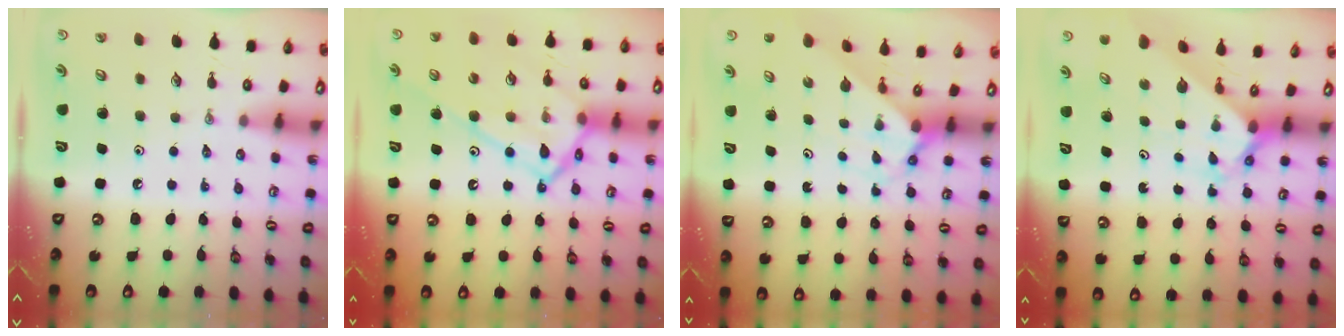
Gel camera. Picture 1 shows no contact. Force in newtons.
{"total": 16.9, "press": 16.8, "slide": 1.3}
{"total": 2.0, "press": 2.0, "slide": 0.2}
{"total": 2.4, "press": 2.4, "slide": 0.2}